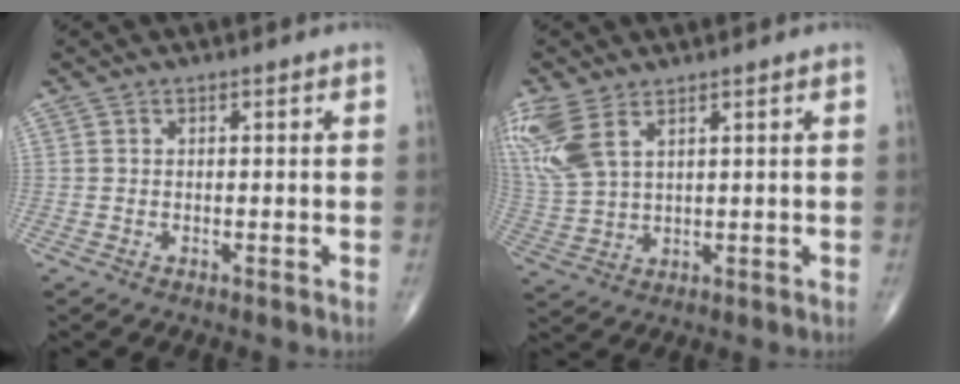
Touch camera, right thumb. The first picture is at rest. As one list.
[{"total": 11.2, "force": [5.7, 5.7, 7.7], "torque": [-0.196, -0.006, 0.129]}]